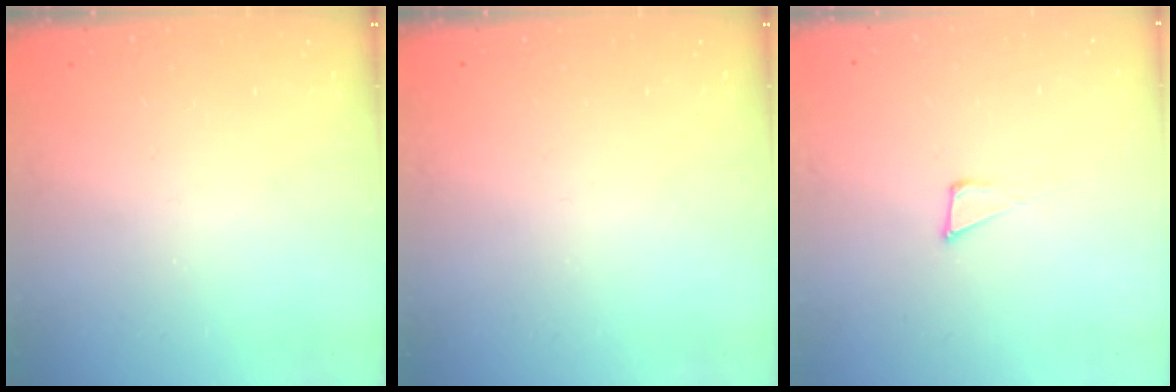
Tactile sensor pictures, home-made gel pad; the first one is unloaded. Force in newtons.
{"total": 0.0}
{"total": 5.4, "press": 5.3, "slide": 1.1}